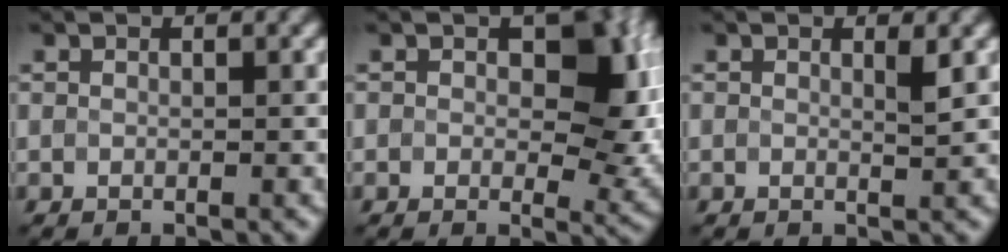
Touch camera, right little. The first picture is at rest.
{"total": 7.0, "force": [0.7, 4.2, 5.5], "torque": [-0.056, -0.001, 0.005]}
{"total": 0.9, "force": [0.3, 0.1, 0.8], "torque": [-0.015, -0.002, 0.003]}